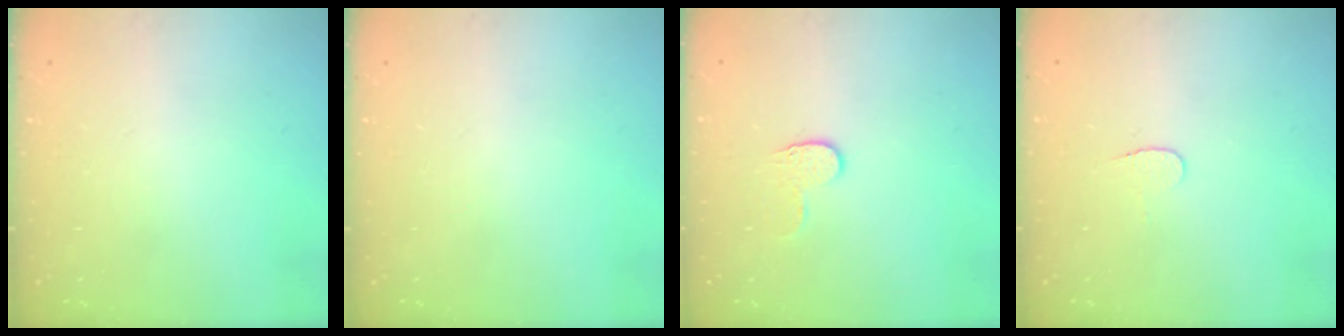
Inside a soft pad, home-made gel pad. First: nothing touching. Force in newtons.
{"total": 0.0}
{"total": 5.8, "press": 5.8, "slide": 0.5}
{"total": 3.7, "press": 3.7, "slide": 0.3}